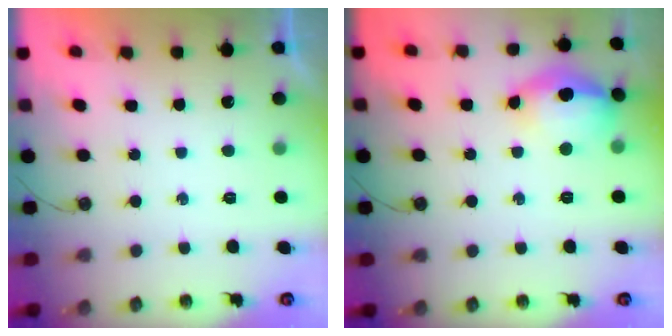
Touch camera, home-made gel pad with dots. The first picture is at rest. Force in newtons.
{"total": 20.4, "press": 16.3, "slide": 12.3}